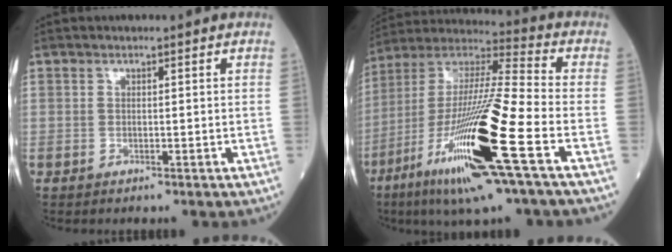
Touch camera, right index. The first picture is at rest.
{"total": 23.5, "force": [-8.9, 0.9, 21.8], "torque": [-0.437, -0.042, -0.170]}